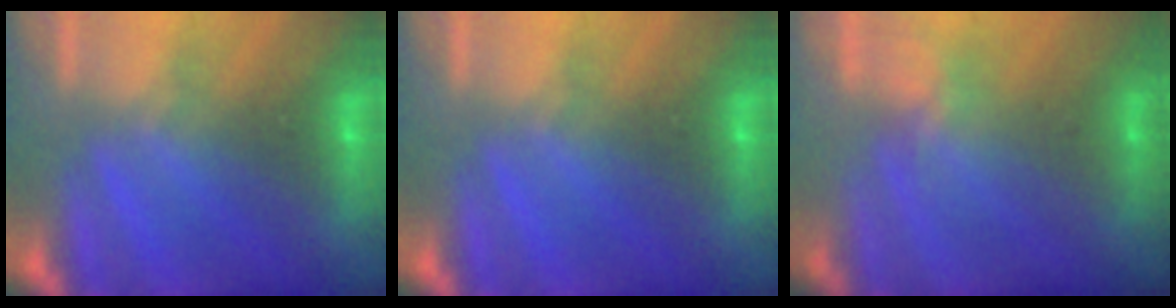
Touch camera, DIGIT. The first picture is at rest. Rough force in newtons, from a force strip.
{"total": 0.0}
{"total": 1.9}